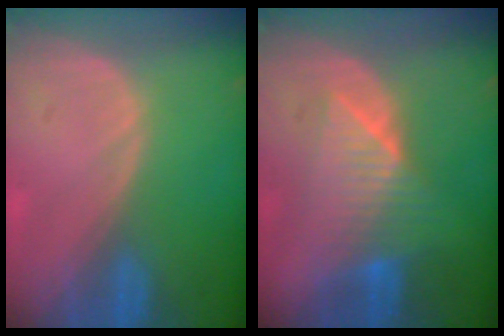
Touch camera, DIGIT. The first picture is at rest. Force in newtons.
{"total": 6.9, "press": 6.8, "slide": 0.9}